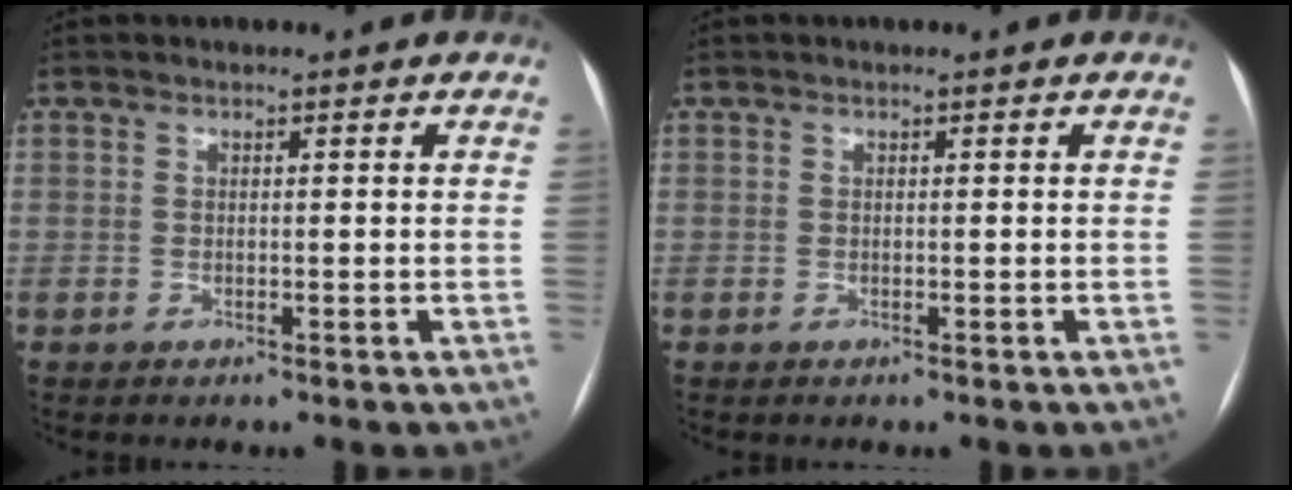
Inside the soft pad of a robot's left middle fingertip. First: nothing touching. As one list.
[{"total": 0.0}]